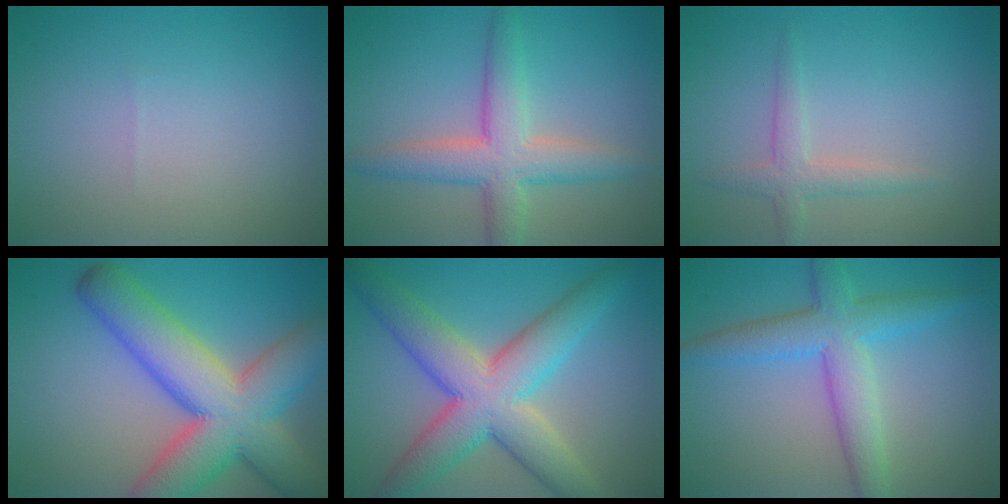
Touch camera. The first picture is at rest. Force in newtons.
{"total": 5.3, "press": 5.3, "slide": 0.4}
{"total": 2.0, "press": 2.0, "slide": 0.1}
{"total": 12.0, "press": 12.0, "slide": 0.7}
{"total": 9.2, "press": 9.2, "slide": 0.4}
{"total": 5.5, "press": 5.5, "slide": 0.1}